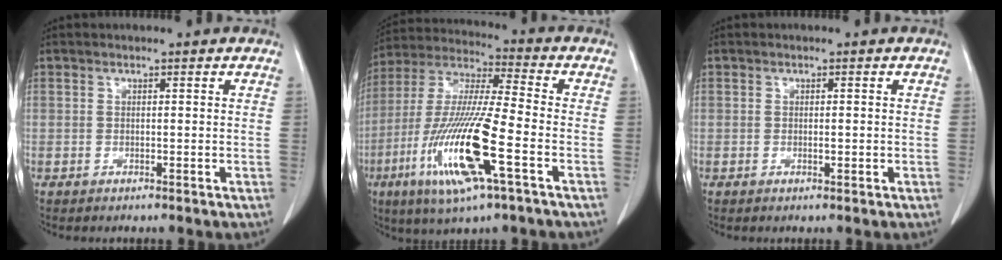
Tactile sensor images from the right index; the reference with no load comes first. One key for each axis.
{"total": 17.8, "fx": -6.2, "fy": 1.3, "fz": 16.6, "tx": -0.346, "ty": -0.022, "tz": -0.116}
{"total": 1.0, "fx": -0.1, "fy": 0.4, "fz": 0.9, "tx": -0.013, "ty": -0.001, "tz": 0.001}